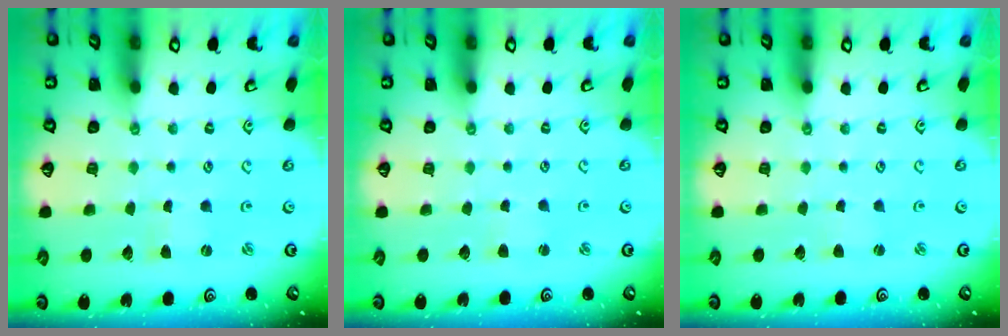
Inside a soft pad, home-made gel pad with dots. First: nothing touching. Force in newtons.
{"total": 2.1, "press": 2.1, "slide": 0.3}
{"total": 1.5, "press": 1.5, "slide": 0.3}